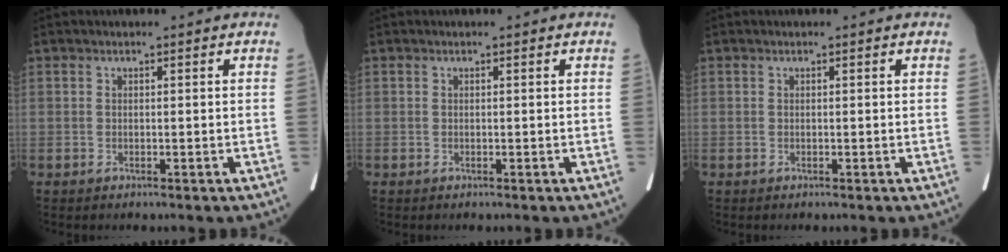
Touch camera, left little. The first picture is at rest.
{"total": 0.0}
{"total": 0.0}